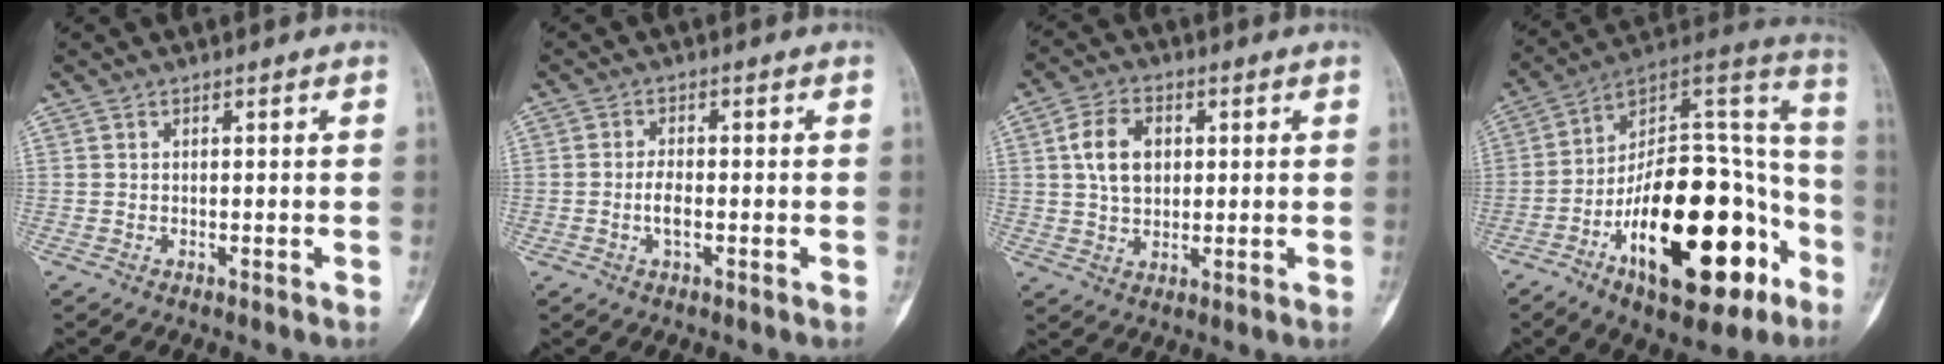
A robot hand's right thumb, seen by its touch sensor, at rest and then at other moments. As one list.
[{"total": 3.0, "force": [-0.7, 1.4, 2.6], "torque": [-0.049, 0.006, -0.016]}, {"total": 8.3, "force": [1.7, 5.7, 5.8], "torque": [-0.087, 0.001, 0.028]}, {"total": 30.1, "force": [-12.5, 13.6, 23.7], "torque": [-0.315, 0.083, -0.185]}]